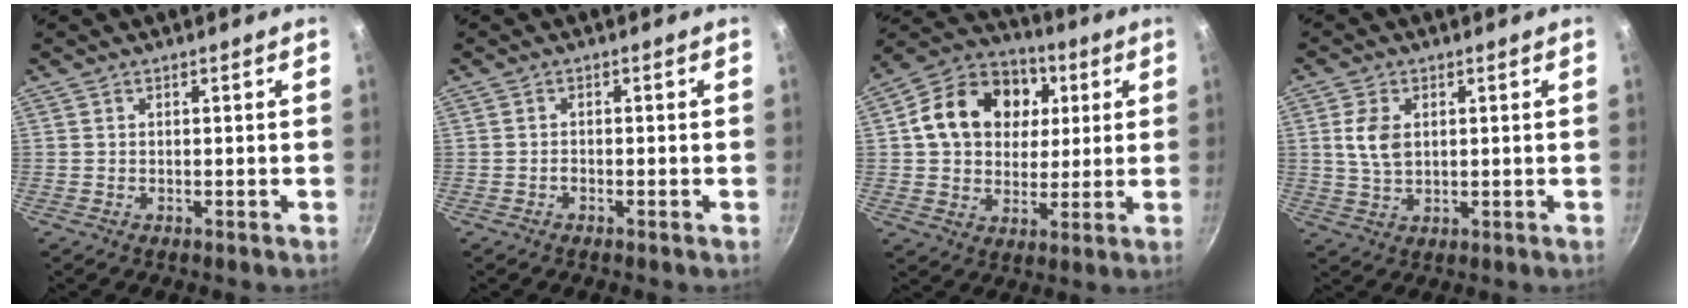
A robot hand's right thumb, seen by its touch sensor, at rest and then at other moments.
{"total": 0.8, "force": [-0.6, 0.2, 0.5], "torque": [-0.016, 0.006, -0.014]}
{"total": 18.0, "force": [4.2, 14.1, 10.4], "torque": [-0.153, 0.014, 0.061]}
{"total": 5.9, "force": [1.2, 3.9, 4.3], "torque": [-0.080, -0.003, 0.025]}